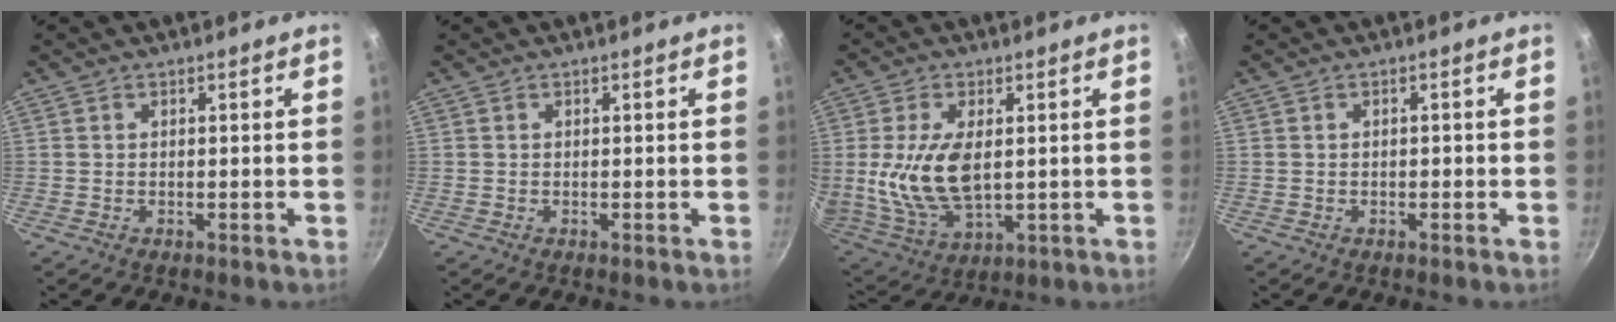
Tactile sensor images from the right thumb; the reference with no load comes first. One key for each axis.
{"total": 0.0}
{"total": 14.1, "fx": 1.4, "fy": 7.7, "fz": 11.7, "tx": -0.225, "ty": -0.020, "tz": 0.039}
{"total": 0.9, "fx": -0.3, "fy": 0.6, "fz": 0.7, "tx": -0.010, "ty": 0.006, "tz": -0.003}